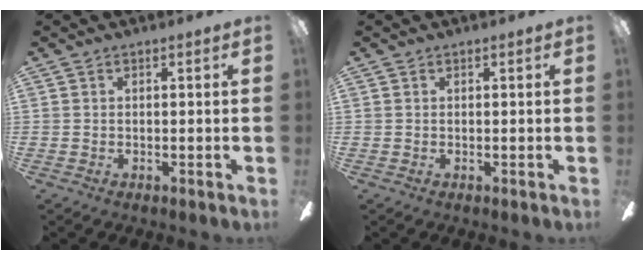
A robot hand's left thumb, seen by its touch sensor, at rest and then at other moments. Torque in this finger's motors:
{"motor_torque": [-0.03, 0.04, -0.04, 0.09, 0.00]}